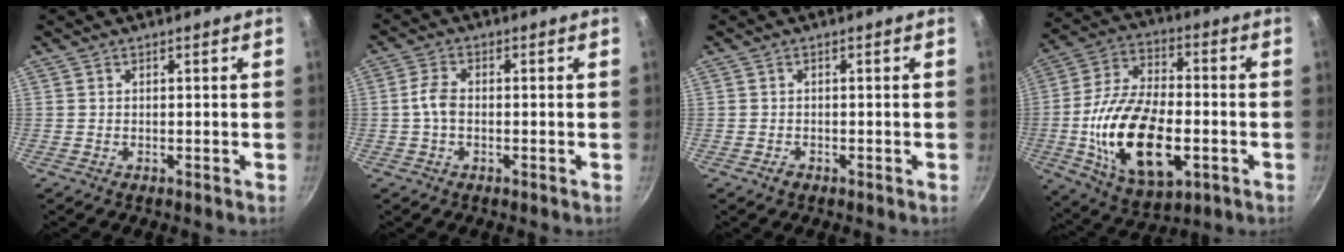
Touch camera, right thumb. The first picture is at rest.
{"total": 3.7, "force": [-0.5, 2.2, 2.9], "torque": [-0.061, 0.015, -0.015]}
{"total": 1.1, "force": [-0.7, 0.7, 0.5], "torque": [-0.008, 0.005, -0.013]}
{"total": 22.1, "force": [-4.7, 11.8, 18.0], "torque": [-0.326, 0.019, -0.077]}